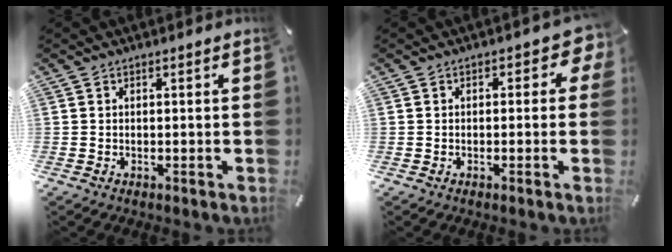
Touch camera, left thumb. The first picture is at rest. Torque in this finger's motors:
{"motor_torque": [0.46, 0.12, 0.43, 0.12, -0.02]}